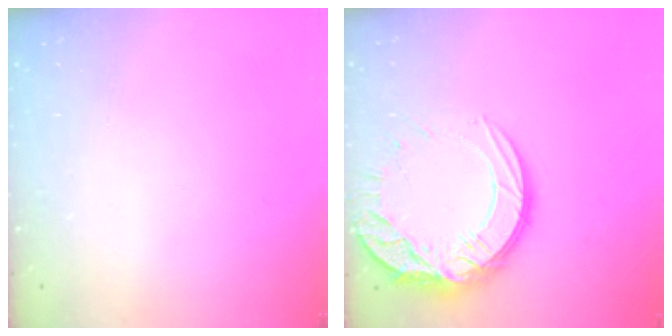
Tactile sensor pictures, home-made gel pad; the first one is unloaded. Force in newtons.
{"total": 17.2, "press": 17.2, "slide": 1.0}